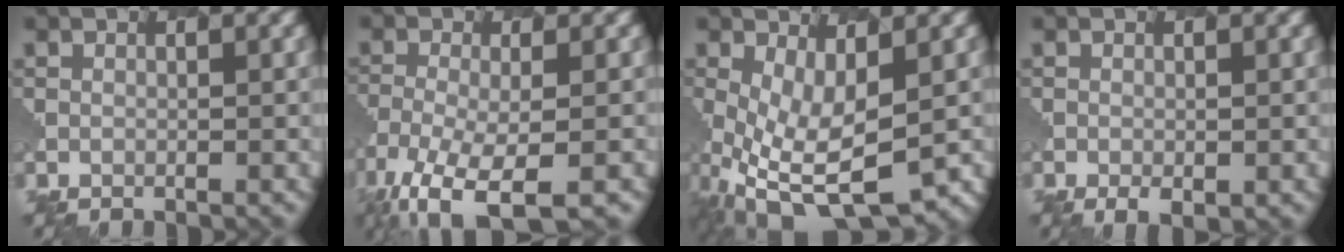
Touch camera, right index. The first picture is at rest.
{"total": 8.3, "force": [-5.4, 2.9, 5.7], "torque": [-0.124, -0.026, -0.094]}
{"total": 8.7, "force": [-2.5, 4.1, 7.3], "torque": [-0.155, -0.023, -0.030]}
{"total": 2.0, "force": [-0.8, 1.0, 1.5], "torque": [-0.022, -0.004, -0.009]}